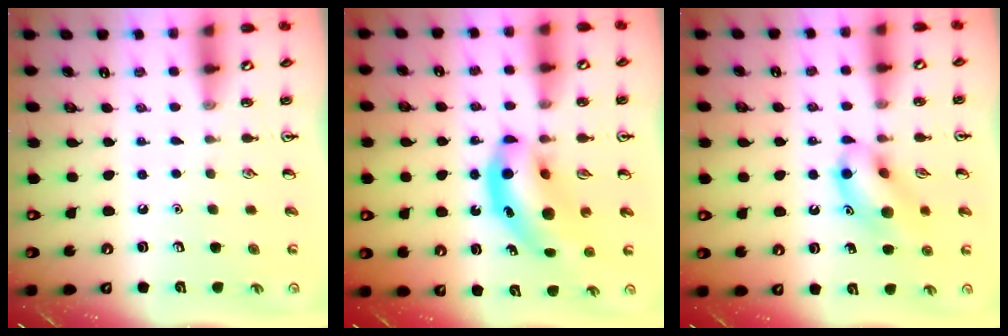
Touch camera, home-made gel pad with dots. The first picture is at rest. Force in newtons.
{"total": 12.4, "press": 11.8, "slide": 3.6}
{"total": 12.4, "press": 12.3, "slide": 1.7}